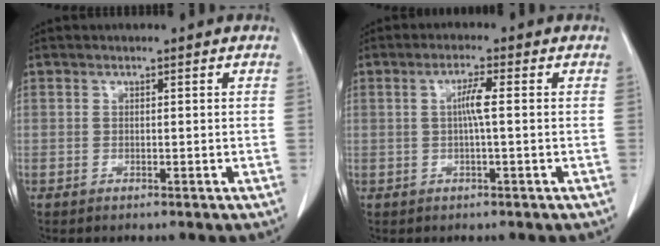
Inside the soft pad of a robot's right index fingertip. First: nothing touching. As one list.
[{"total": 3.0, "force": [0.2, 0.2, 3.0], "torque": [-0.060, 0.002, 0.002]}]